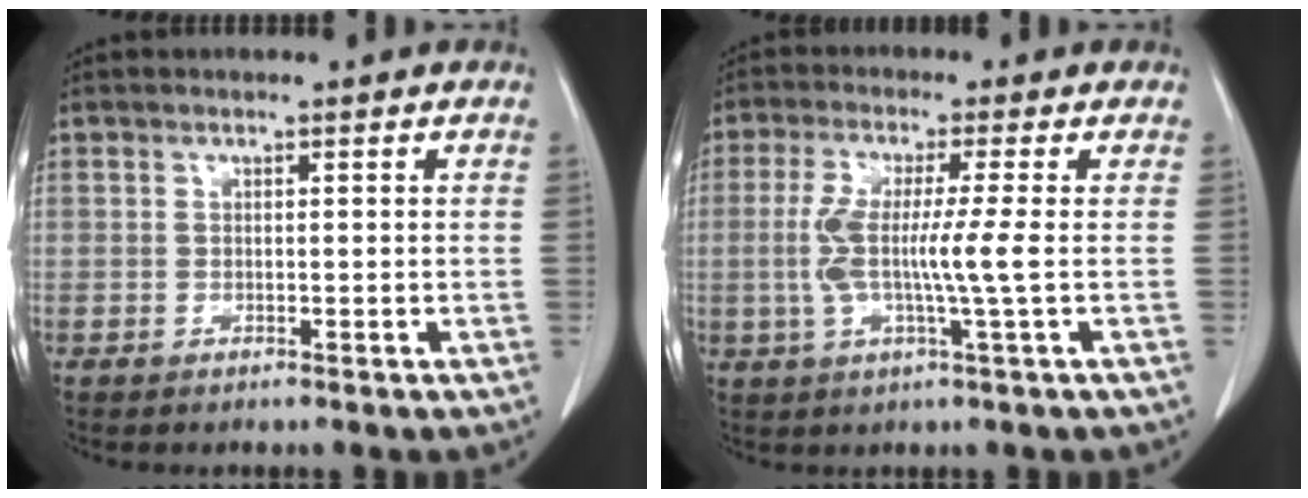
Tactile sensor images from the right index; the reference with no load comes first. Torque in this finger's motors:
{"motor_torque": [1.16, -0.24, 0.65, 0.18]}